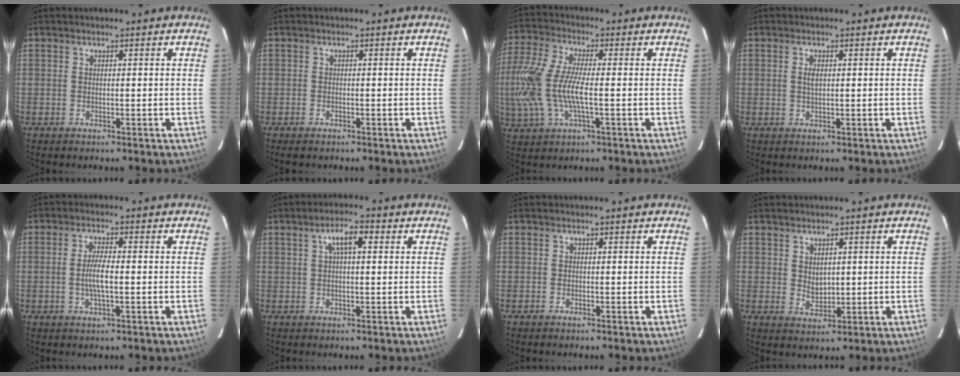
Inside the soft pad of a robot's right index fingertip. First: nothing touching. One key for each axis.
{"total": 1.5, "fx": -1.2, "fy": 0.6, "fz": 0.7, "tx": -0.018, "ty": -0.002, "tz": -0.024}
{"total": 15.8, "fx": -1.8, "fy": 5.6, "fz": 14.7, "tx": -0.315, "ty": -0.003, "tz": -0.037}
{"total": 1.7, "fx": 0.3, "fy": 0.7, "fz": 1.5, "tx": -0.028, "ty": 0.001, "tz": 0.005}
{"total": 4.7, "fx": -0.8, "fy": 1.0, "fz": 4.5, "tx": -0.086, "ty": -0.003, "tz": -0.012}
{"total": 4.7, "fx": 1.5, "fy": 1.4, "fz": 4.2, "tx": -0.077, "ty": 0.015, "tz": 0.027}
{"total": 0.0}
{"total": 3.1, "fx": 0.8, "fy": 2.4, "fz": 1.8, "tx": -0.025, "ty": -0.003, "tz": 0.020}